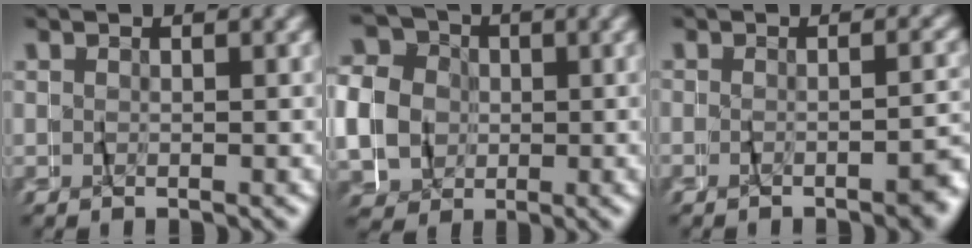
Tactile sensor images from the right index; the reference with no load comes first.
{"total": 11.9, "force": [0.9, 10.7, 5.2], "torque": [-0.117, -0.012, 0.005]}
{"total": 2.7, "force": [-2.2, -0.2, 1.6], "torque": [-0.015, 0.004, -0.039]}